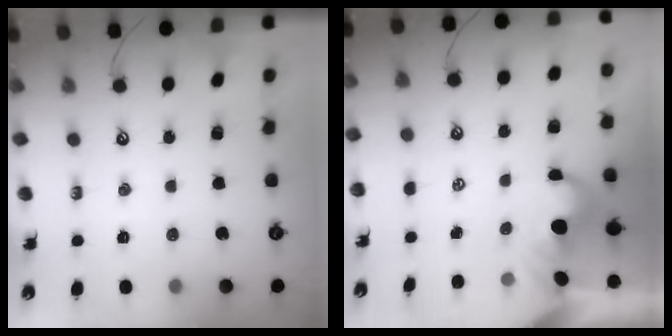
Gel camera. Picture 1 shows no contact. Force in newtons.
{"total": 1.4, "press": 1.1, "slide": 0.8}